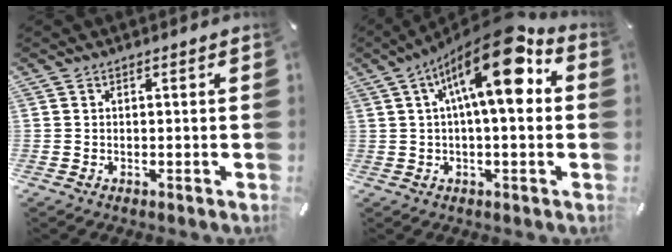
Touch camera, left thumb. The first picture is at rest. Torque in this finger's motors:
{"motor_torque": [1.99, 2.28, 1.53, -1.24, 0.65]}